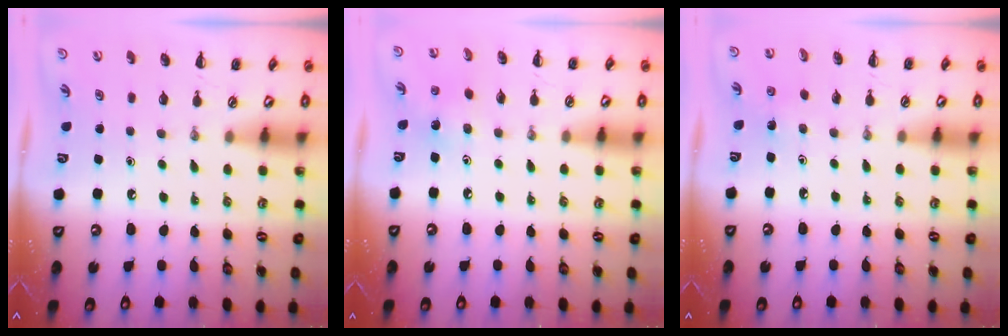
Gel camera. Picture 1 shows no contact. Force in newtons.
{"total": 2.7, "press": 2.7, "slide": 0.6}
{"total": 1.9, "press": 1.8, "slide": 0.7}